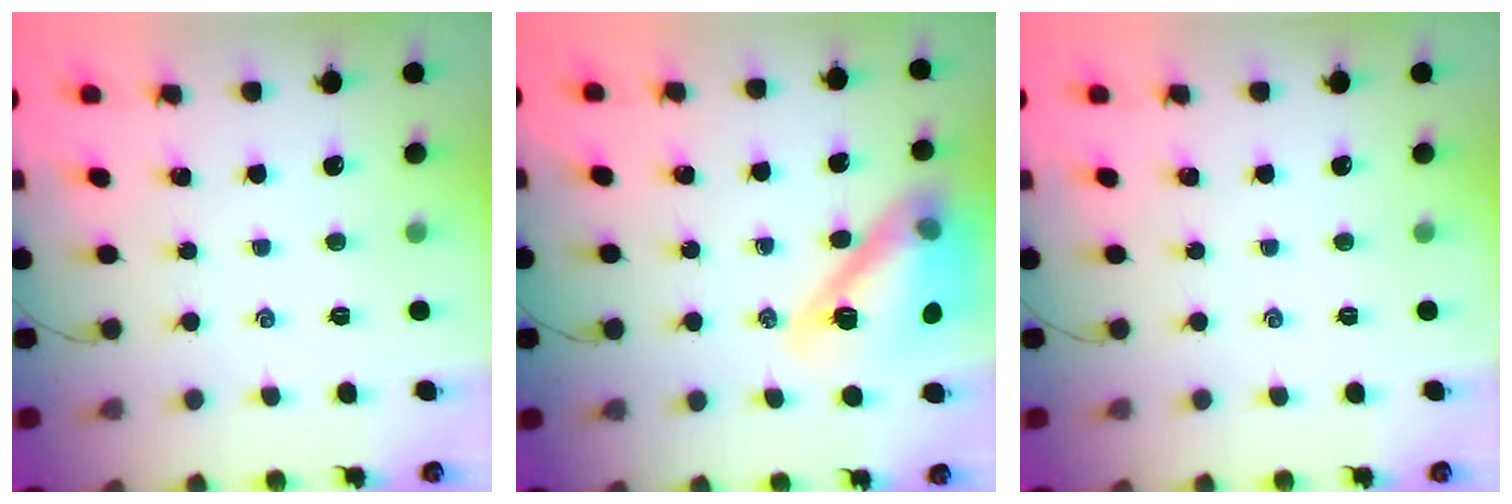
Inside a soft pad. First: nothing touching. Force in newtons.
{"total": 18.6, "press": 18.3, "slide": 3.4}
{"total": 0.0}